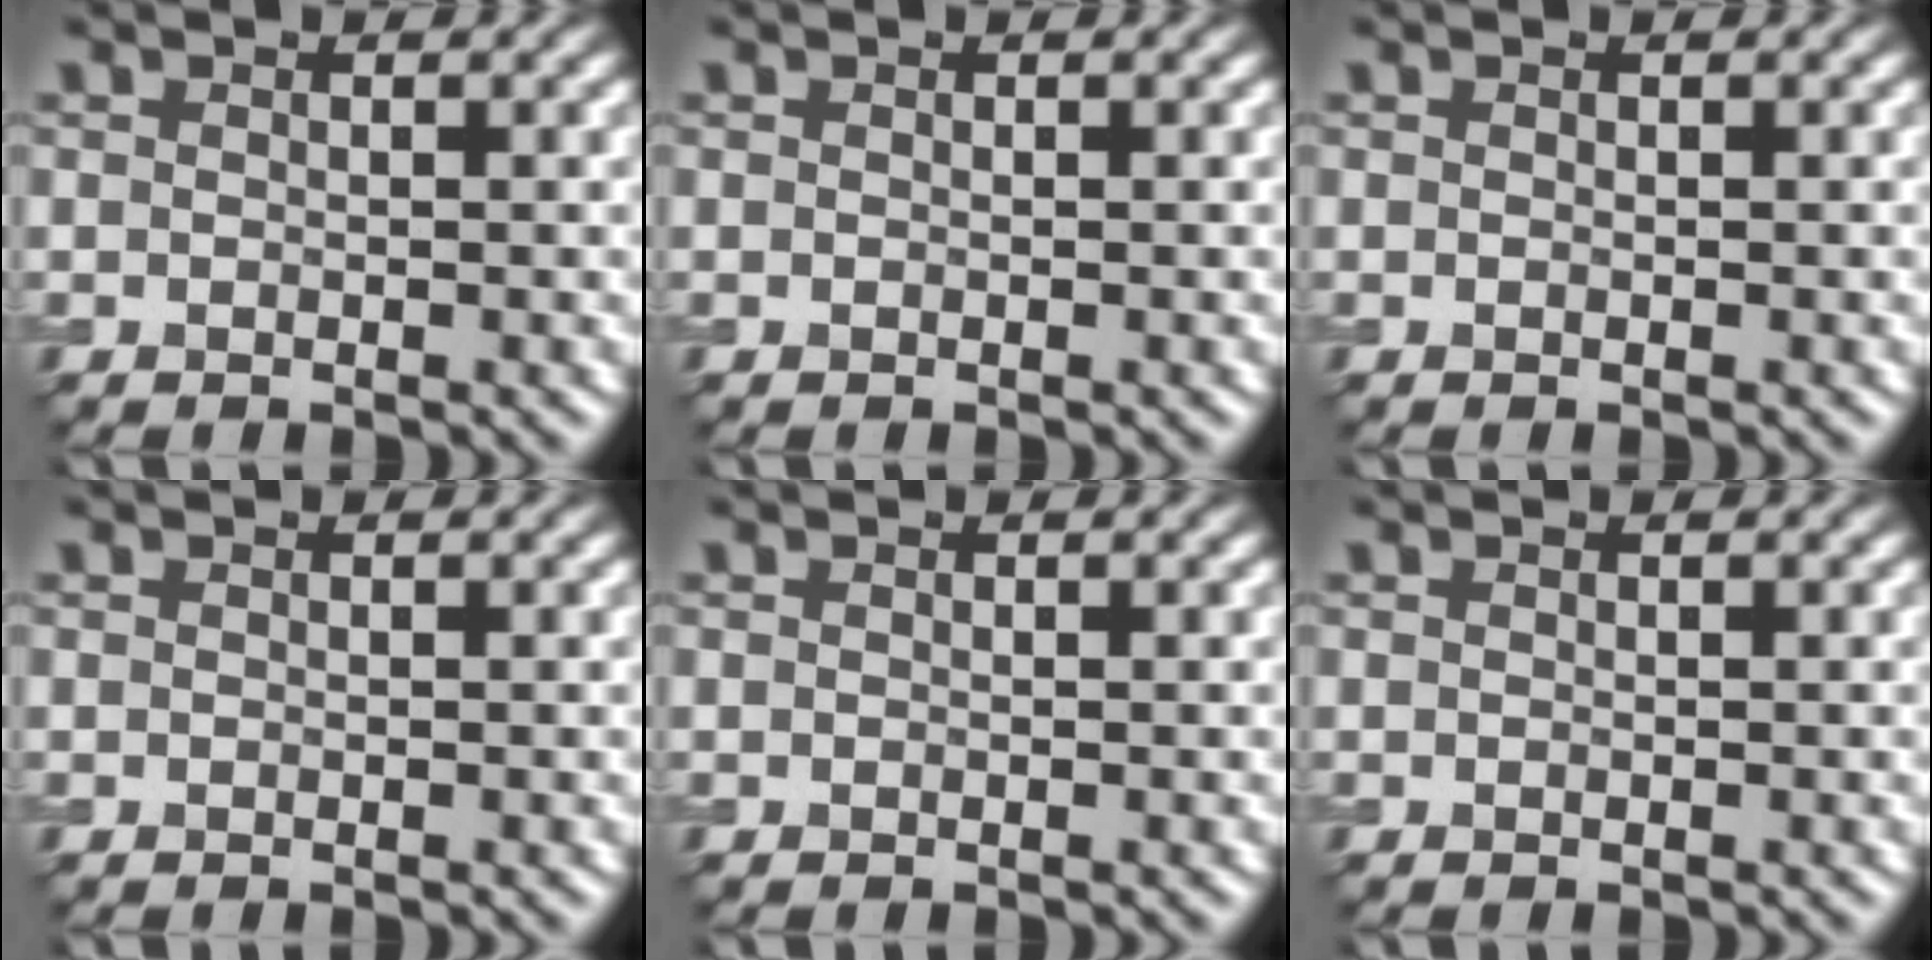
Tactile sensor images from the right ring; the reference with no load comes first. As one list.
[{"total": 0.0}, {"total": 0.0}, {"total": 0.0}, {"total": 0.0}, {"total": 0.0}]